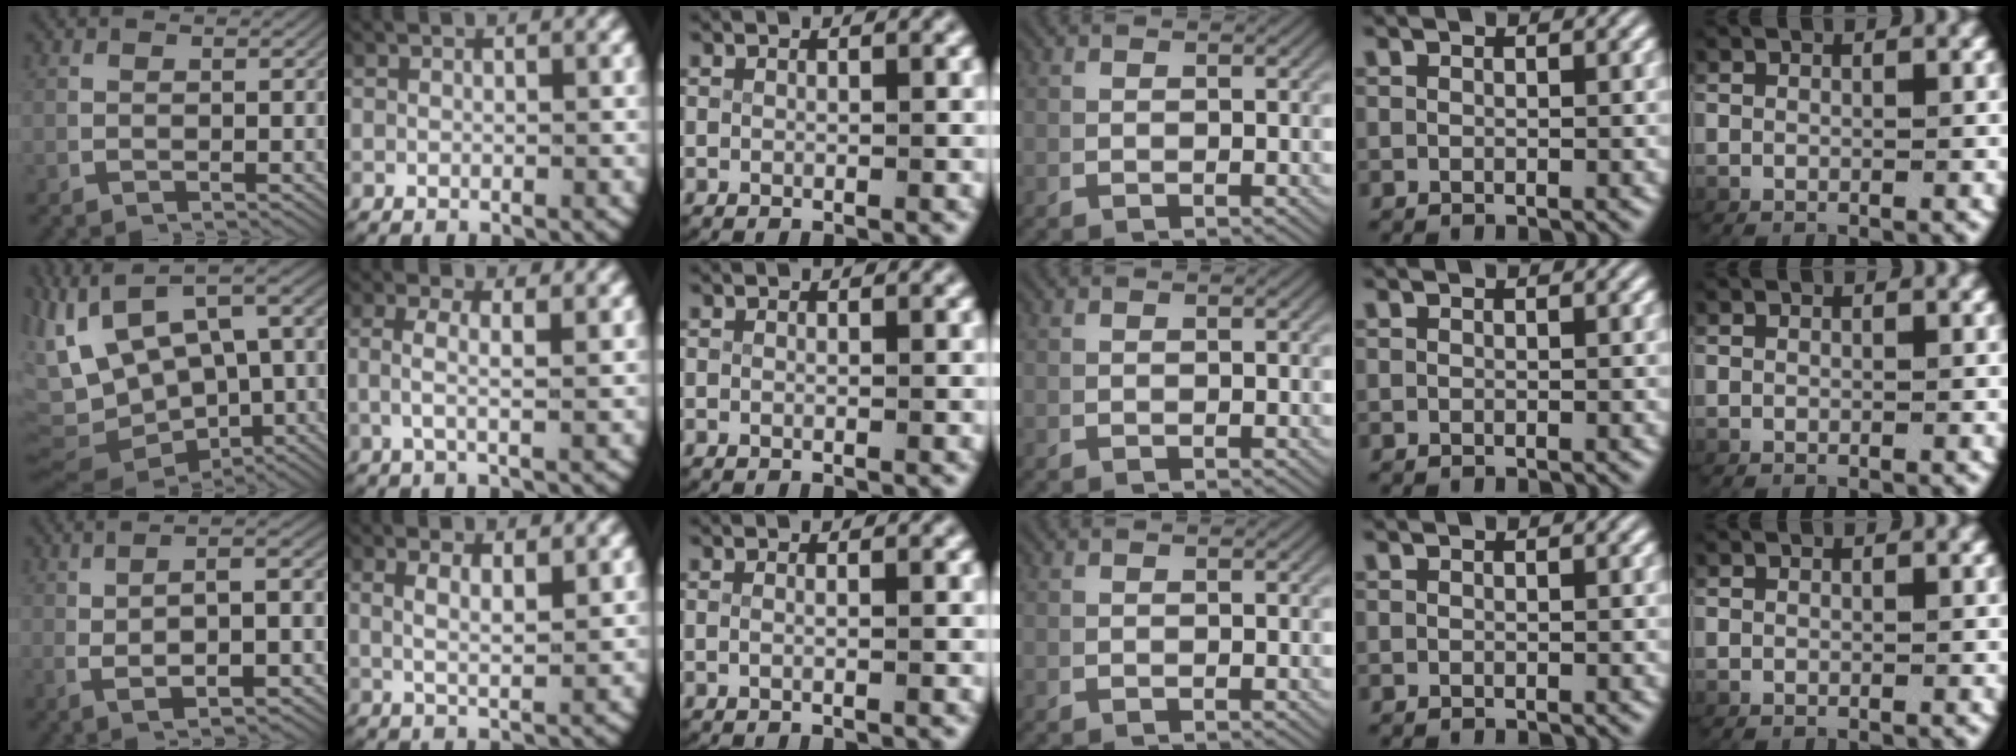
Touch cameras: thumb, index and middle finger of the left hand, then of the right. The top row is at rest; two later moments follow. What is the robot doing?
{"motion": "lift_and_place", "object": "towel"}